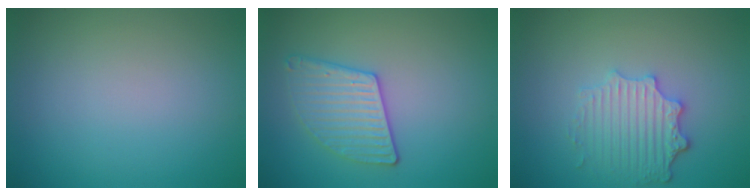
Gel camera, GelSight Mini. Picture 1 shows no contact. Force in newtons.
{"total": 3.0, "press": 2.9, "slide": 0.4}
{"total": 4.0, "press": 3.2, "slide": 2.3}